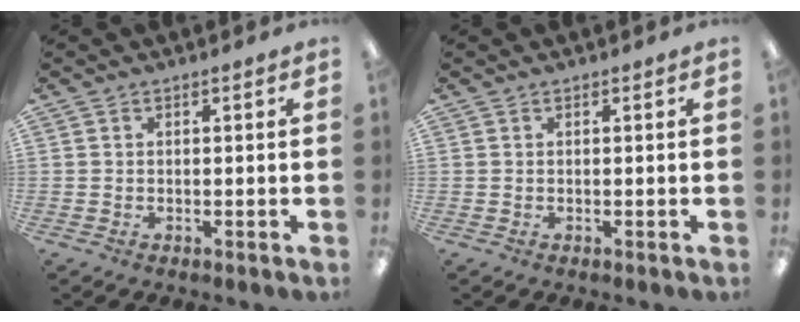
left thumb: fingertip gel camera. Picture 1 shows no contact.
{"total": 0.0}